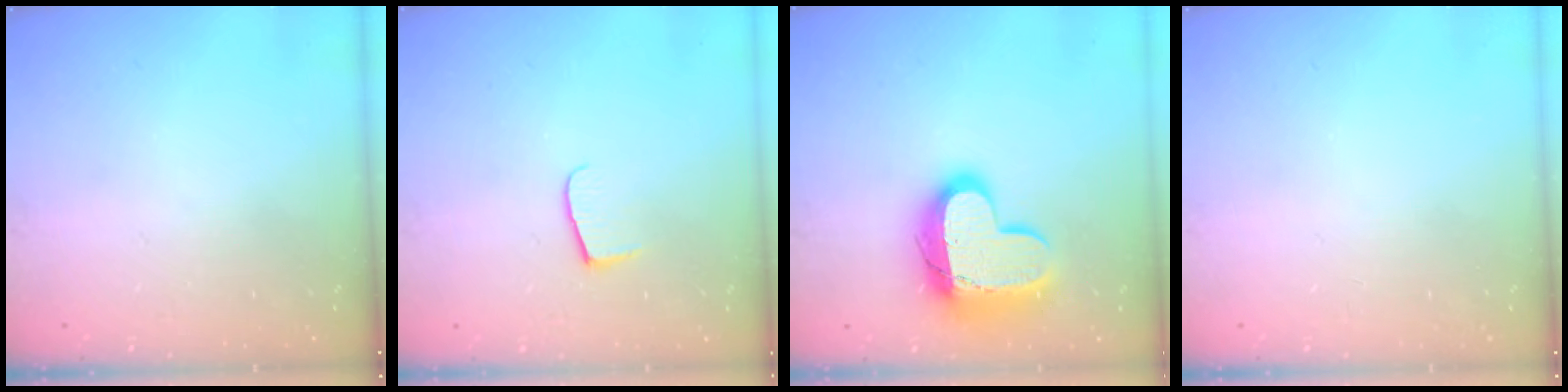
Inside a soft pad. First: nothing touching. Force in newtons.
{"total": 6.2, "press": 6.1, "slide": 0.6}
{"total": 16.2, "press": 16.1, "slide": 1.1}
{"total": 0.0}